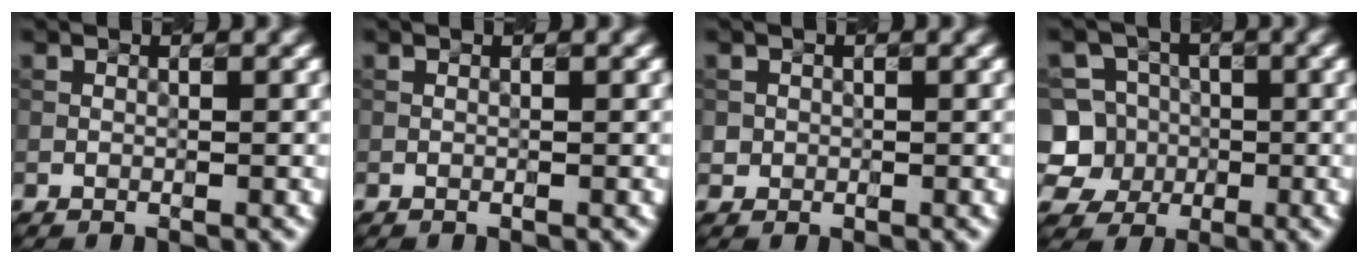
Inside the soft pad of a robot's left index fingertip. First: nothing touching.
{"total": 0.0}
{"total": 0.8, "force": [0.0, 0.8, 0.0], "torque": [0.008, -0.003, 0.000]}
{"total": 7.6, "force": [-1.5, 7.2, 2.1], "torque": [-0.042, 0.021, -0.055]}